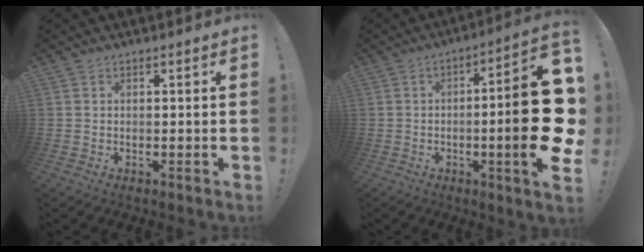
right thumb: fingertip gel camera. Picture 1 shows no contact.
{"total": 21.6, "force": [-1.9, 3.9, 21.2], "torque": [-0.310, 0.001, -0.028]}